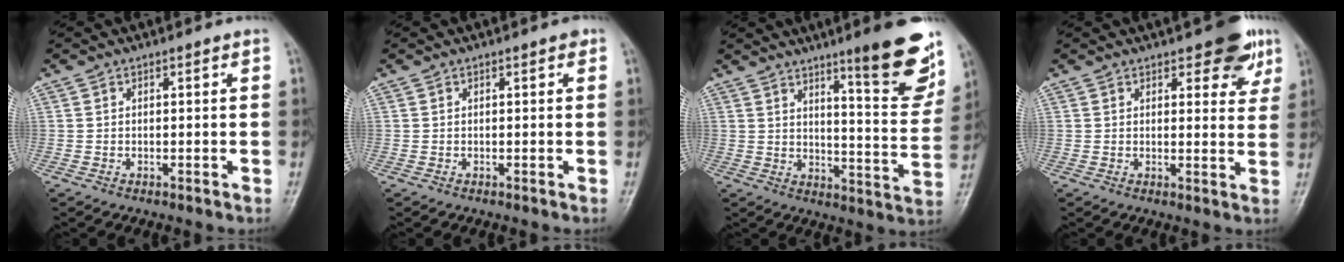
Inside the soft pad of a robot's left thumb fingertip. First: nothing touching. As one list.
[{"total": 0.9, "force": [0.3, 0.4, 0.7], "torque": [-0.006, 0.001, 0.002]}, {"total": 15.7, "force": [9.9, 2.5, 11.9], "torque": [-0.128, -0.070, 0.145]}, {"total": 7.9, "force": [4.6, 3.4, 5.4], "torque": [-0.037, -0.018, 0.054]}]